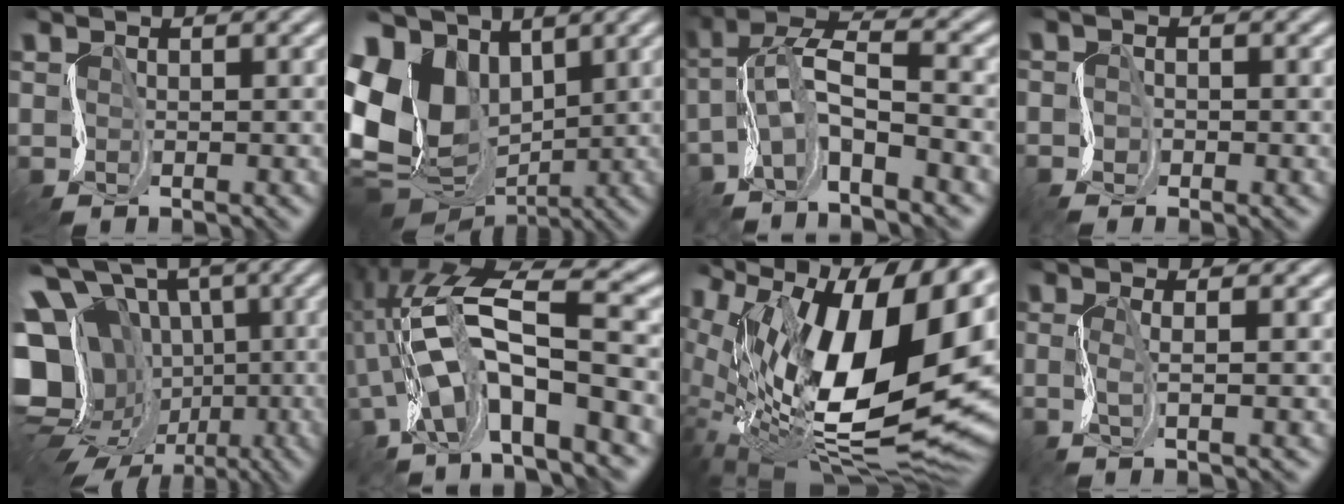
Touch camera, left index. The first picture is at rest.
{"total": 13.1, "force": [-0.7, 10.3, 8.1], "torque": [-0.183, -0.034, 0.020]}
{"total": 5.6, "force": [-3.5, 0.6, 4.3], "torque": [-0.072, -0.004, -0.072]}
{"total": 1.7, "force": [-1.1, 1.0, 0.8], "torque": [0.005, 0.002, -0.032]}
{"total": 18.2, "force": [-3.4, 15.0, 9.7], "torque": [-0.174, 0.016, -0.074]}
{"total": 9.8, "force": [-4.5, 2.8, 8.2], "torque": [-0.131, -0.004, -0.084]}
{"total": 17.3, "force": [2.4, 8.9, 14.6], "torque": [-0.229, -0.009, 0.044]}
{"total": 2.0, "force": [-1.0, -0.3, 1.8], "torque": [-0.021, -0.014, -0.037]}